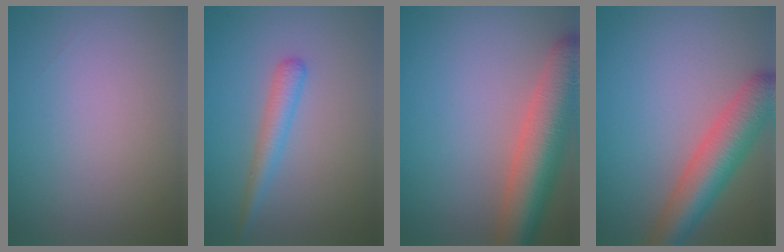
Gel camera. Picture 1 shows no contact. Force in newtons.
{"total": 2.2, "press": 2.2, "slide": 0.1}
{"total": 8.3, "press": 8.2, "slide": 0.7}
{"total": 6.5, "press": 6.5, "slide": 0.3}